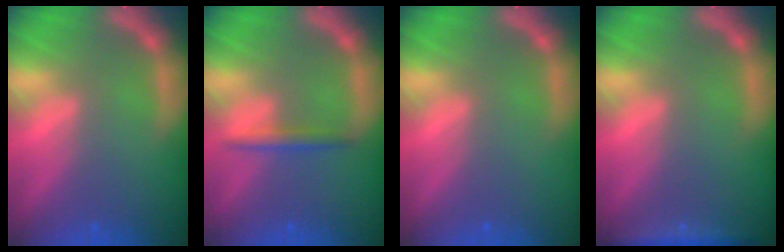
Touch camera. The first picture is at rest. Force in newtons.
{"total": 1.9}
{"total": 0.0}
{"total": 2.9}